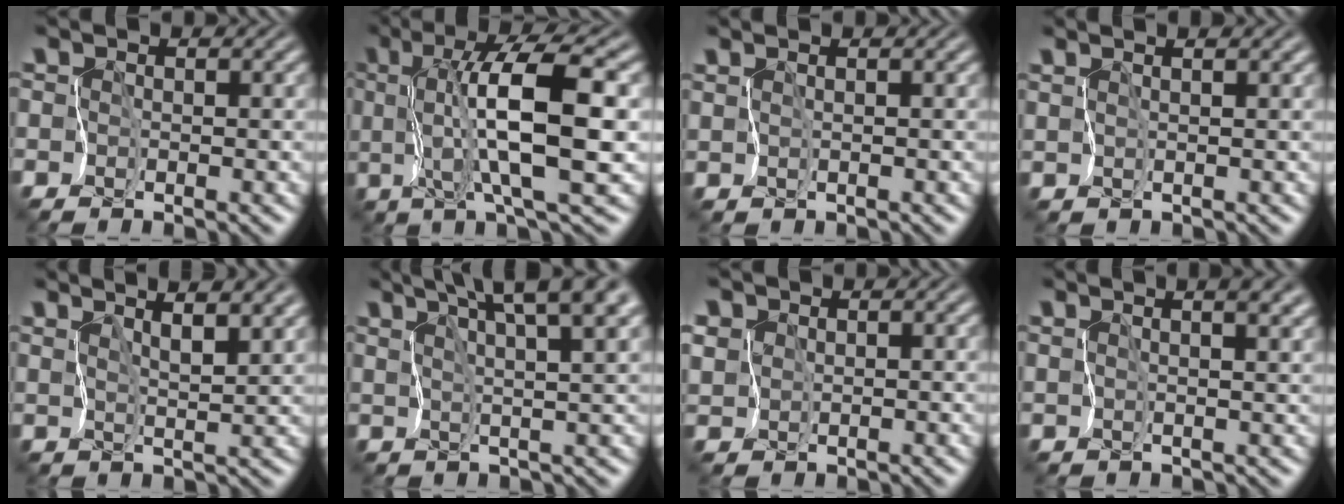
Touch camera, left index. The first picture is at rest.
{"total": 6.9, "force": [0.6, -0.2, 6.8], "torque": [-0.124, -0.008, 0.025]}
{"total": 1.4, "force": [0.5, -1.1, -0.7], "torque": [0.005, -0.012, 0.024]}
{"total": 1.6, "force": [1.4, -0.8, 0.1], "torque": [-0.004, -0.011, 0.032]}
{"total": 4.6, "force": [4.0, 0.0, 2.3], "torque": [-0.032, -0.003, 0.069]}
{"total": 8.2, "force": [6.0, 0.6, 5.6], "torque": [-0.090, 0.005, 0.094]}
{"total": 4.4, "force": [2.8, 3.1, 1.3], "torque": [-0.047, 0.010, 0.042]}
{"total": 2.8, "force": [2.2, 0.3, 1.8], "torque": [-0.025, -0.005, 0.038]}